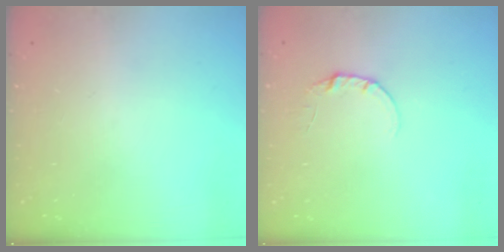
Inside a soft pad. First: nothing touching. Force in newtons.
{"total": 3.3, "press": 3.3, "slide": 0.4}